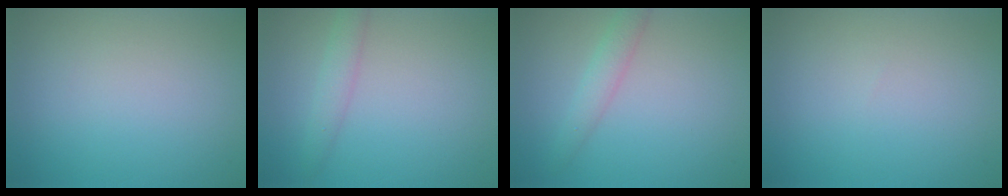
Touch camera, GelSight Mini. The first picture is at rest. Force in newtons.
{"total": 1.8, "press": 1.8, "slide": 0.0}
{"total": 1.9, "press": 1.9, "slide": 0.0}
{"total": 0.0}